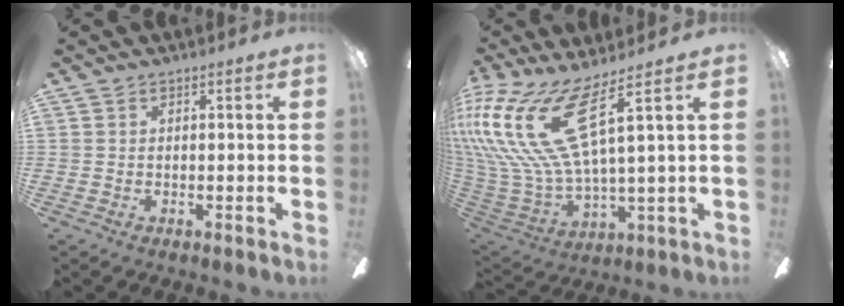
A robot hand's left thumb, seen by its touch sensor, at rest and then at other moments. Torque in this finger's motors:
{"motor_torque": [2.05, 2.04, 1.38, -1.39, 0.32]}